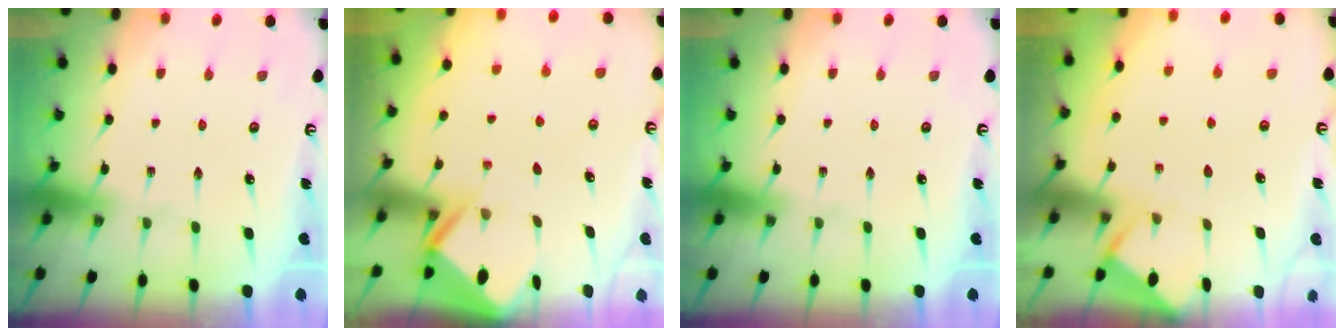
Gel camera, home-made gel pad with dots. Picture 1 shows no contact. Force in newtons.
{"total": 3.1, "press": 3.1, "slide": 0.3}
{"total": 0.0}
{"total": 3.0, "press": 3.0, "slide": 0.2}